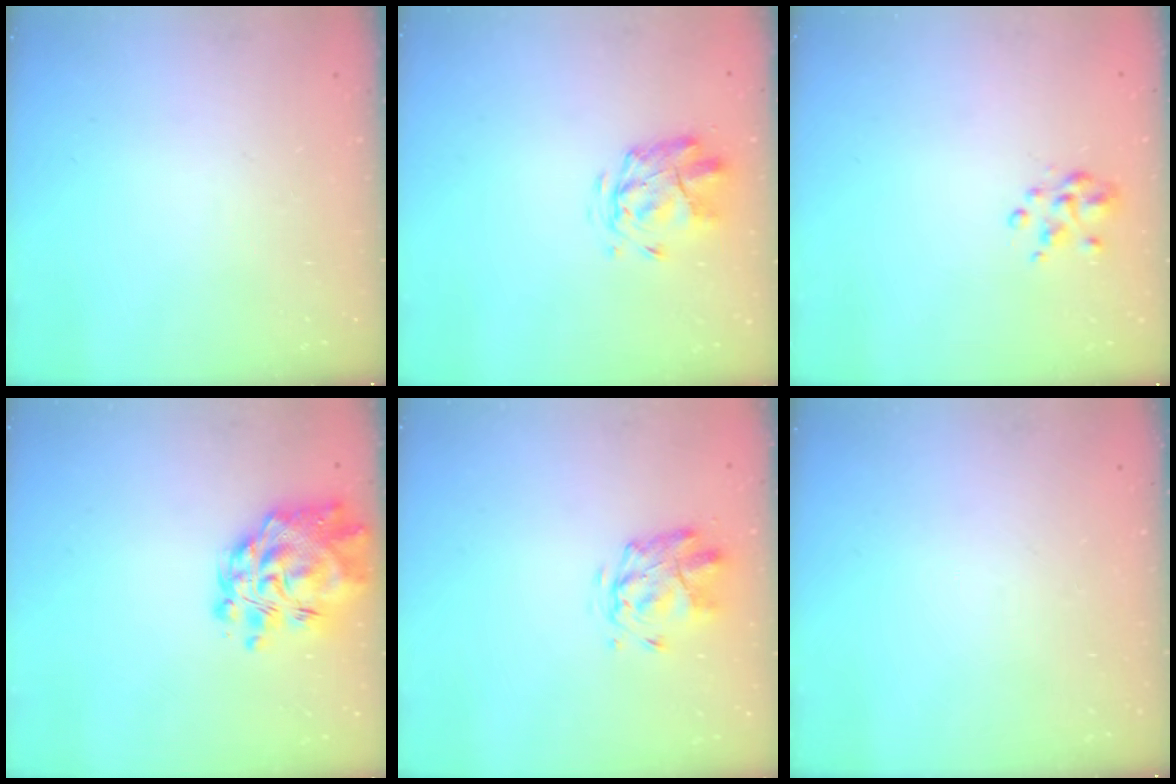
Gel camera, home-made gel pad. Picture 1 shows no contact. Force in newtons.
{"total": 2.9, "press": 2.6, "slide": 1.3}
{"total": 3.0, "press": 2.9, "slide": 1.1}
{"total": 12.9, "press": 12.3, "slide": 3.9}
{"total": 2.8, "press": 2.4, "slide": 1.5}
{"total": 0.0}